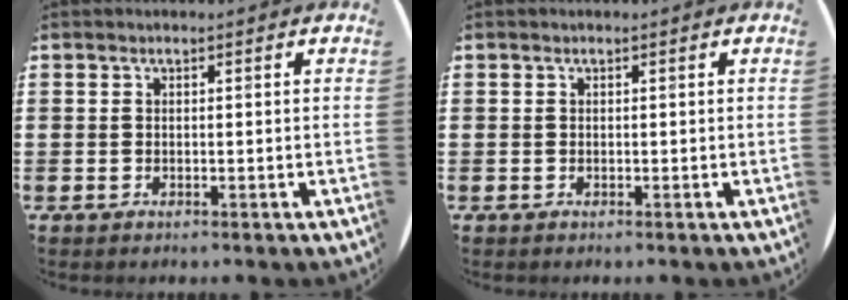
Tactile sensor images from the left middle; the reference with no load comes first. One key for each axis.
{"total": 0.0}